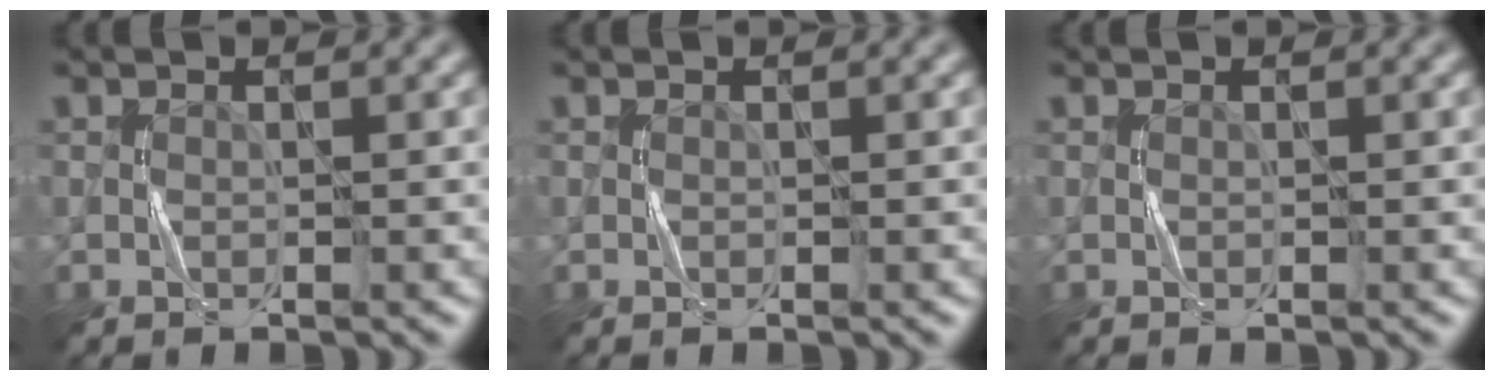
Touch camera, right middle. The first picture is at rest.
{"total": 0.0}
{"total": 0.0}